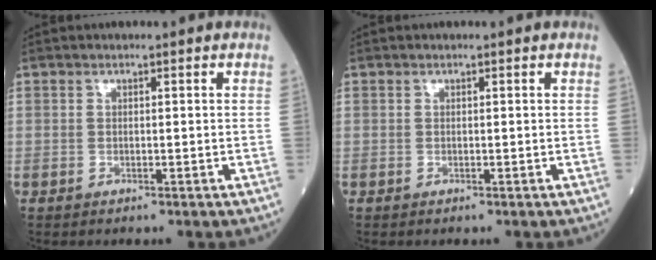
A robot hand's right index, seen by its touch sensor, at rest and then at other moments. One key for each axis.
{"total": 0.0}